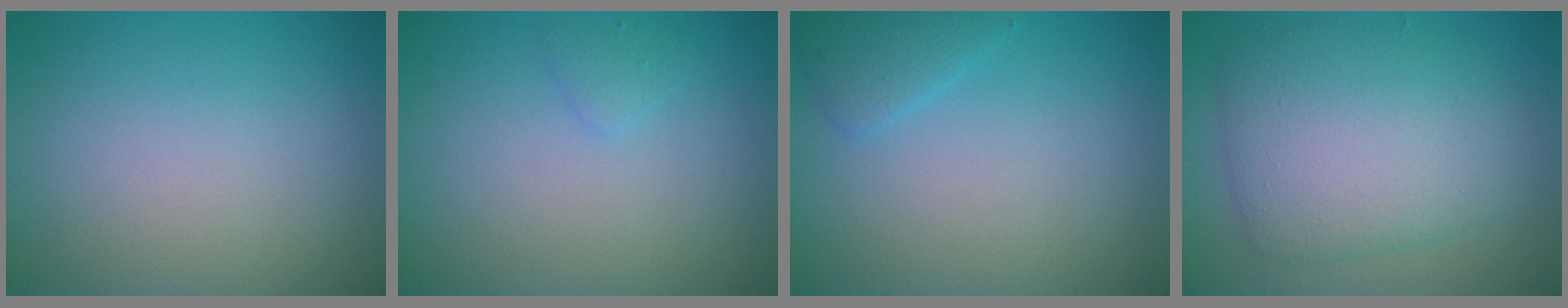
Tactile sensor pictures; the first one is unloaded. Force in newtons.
{"total": 0.9, "press": 0.9, "slide": 0.0}
{"total": 1.7, "press": 1.7, "slide": 0.1}
{"total": 7.2, "press": 7.2, "slide": 0.1}